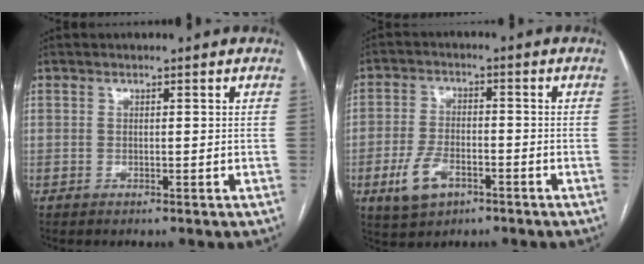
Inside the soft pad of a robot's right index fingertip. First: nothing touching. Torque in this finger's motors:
{"motor_torque": [-0.19, -0.28, -0.34, -0.19]}